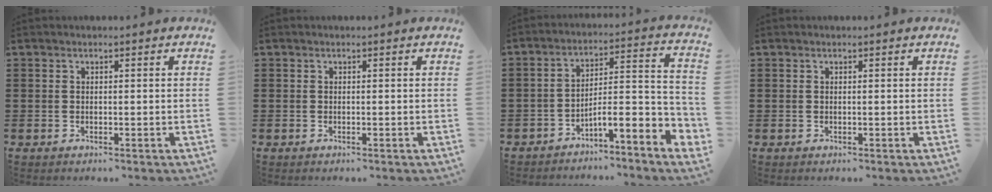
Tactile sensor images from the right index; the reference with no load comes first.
{"total": 0.0}
{"total": 6.4, "force": [-5.0, 0.1, 3.9], "torque": [-0.065, -0.019, -0.101]}
{"total": 0.0}